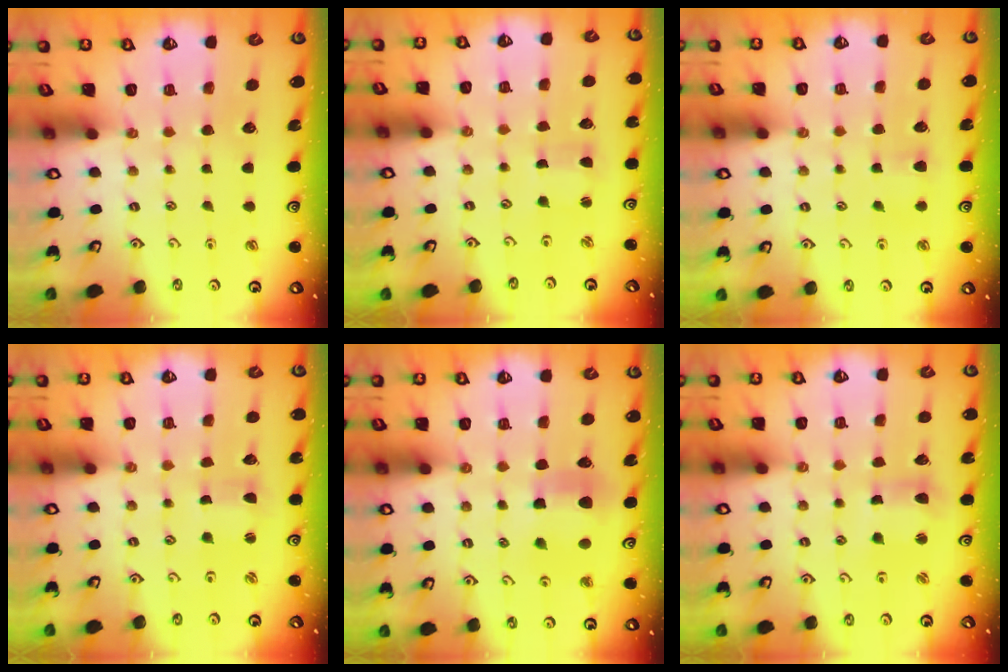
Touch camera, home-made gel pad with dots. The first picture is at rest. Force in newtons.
{"total": 1.1, "press": 1.0, "slide": 0.2}
{"total": 4.1, "press": 4.1, "slide": 0.5}
{"total": 1.2, "press": 1.1, "slide": 0.3}
{"total": 8.3, "press": 8.2, "slide": 1.1}
{"total": 5.1, "press": 5.0, "slide": 0.7}